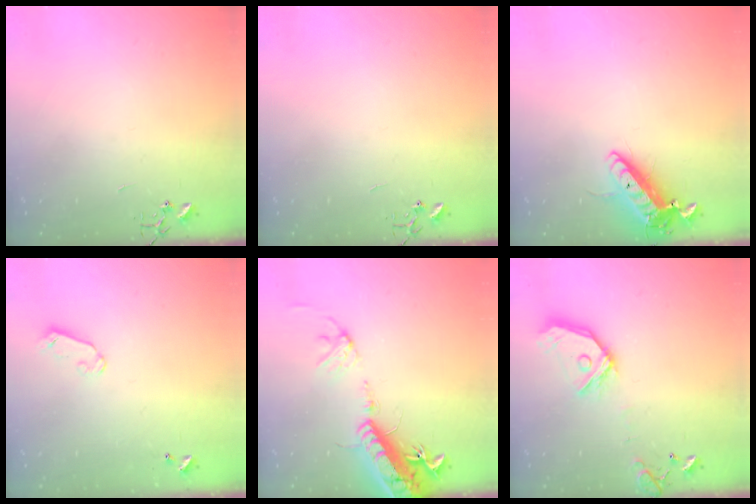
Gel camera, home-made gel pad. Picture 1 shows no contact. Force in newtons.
{"total": 0.0}
{"total": 14.3, "press": 14.0, "slide": 2.8}
{"total": 4.1, "press": 4.0, "slide": 0.4}
{"total": 18.2, "press": 17.7, "slide": 4.2}
{"total": 14.2, "press": 14.1, "slide": 2.1}